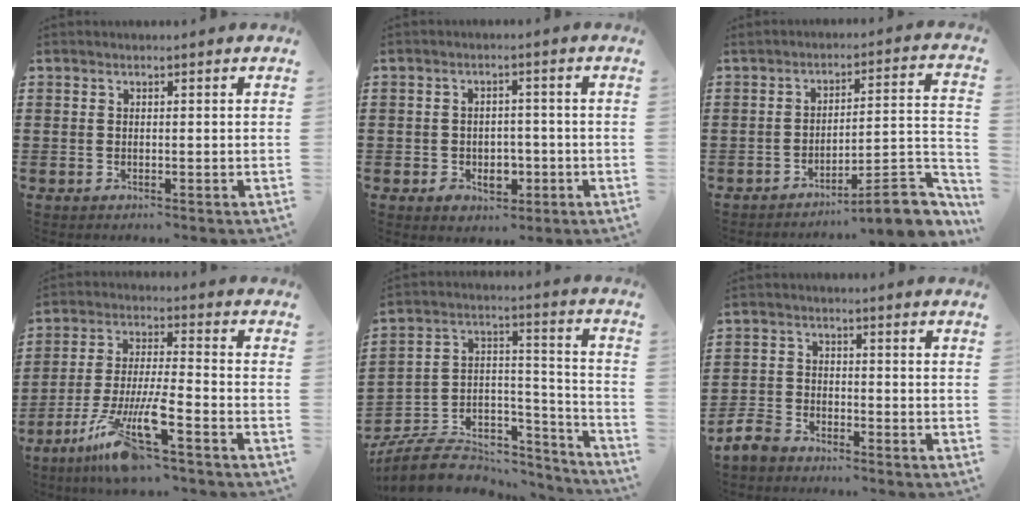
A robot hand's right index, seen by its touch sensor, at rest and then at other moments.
{"total": 3.4, "force": [-1.4, 2.7, 1.5], "torque": [-0.026, 0.001, -0.031]}
{"total": 8.3, "force": [-6.3, 0.9, 5.4], "torque": [-0.078, 0.008, -0.117]}
{"total": 11.7, "force": [-7.9, 0.9, 8.6], "torque": [-0.188, -0.009, -0.156]}
{"total": 8.1, "force": [-6.6, 3.8, 2.6], "torque": [-0.052, 0.011, -0.125]}
{"total": 4.2, "force": [-3.8, 1.5, 0.7], "torque": [-0.046, -0.003, -0.088]}